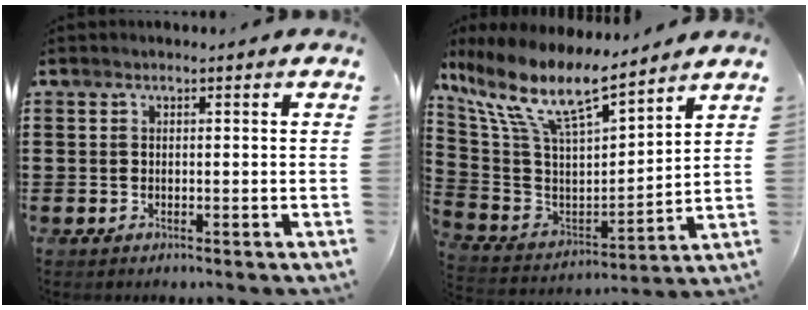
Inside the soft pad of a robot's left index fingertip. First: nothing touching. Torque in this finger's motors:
{"motor_torque": [2.14, 0.00, 1.05, 0.21]}